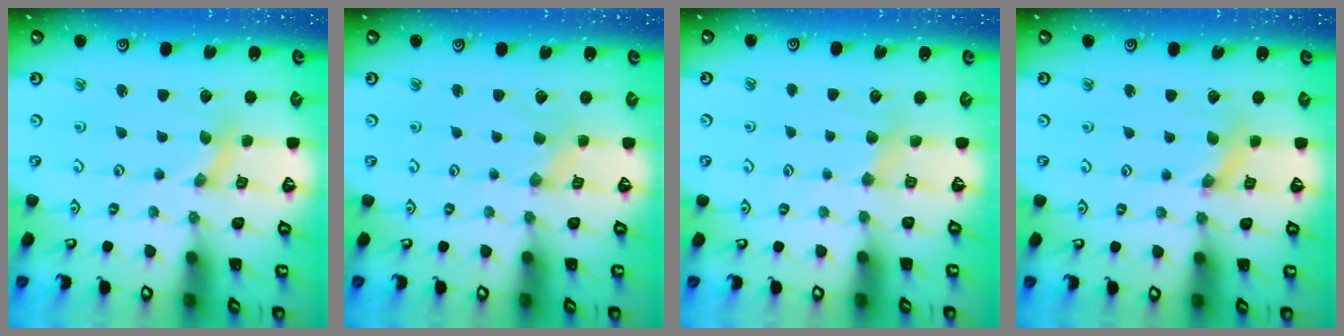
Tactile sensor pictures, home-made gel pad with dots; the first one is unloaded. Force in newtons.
{"total": 0.0}
{"total": 3.0, "press": 2.9, "slide": 0.5}
{"total": 2.3, "press": 2.3, "slide": 0.3}